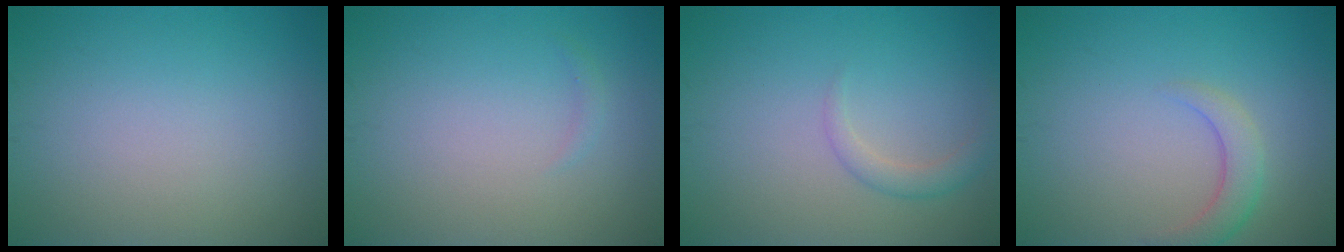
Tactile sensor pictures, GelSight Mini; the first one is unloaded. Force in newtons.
{"total": 0.5, "press": 0.5, "slide": 0.0}
{"total": 1.7, "press": 1.7, "slide": 0.1}
{"total": 2.5, "press": 2.5, "slide": 0.2}